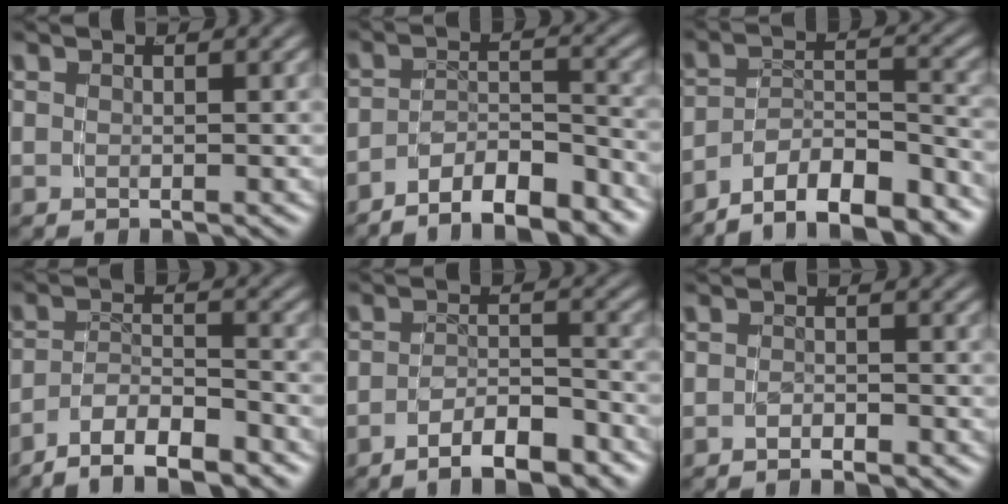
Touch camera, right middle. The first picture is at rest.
{"total": 7.1, "force": [-6.4, 2.0, 2.4], "torque": [-0.032, -0.018, -0.100]}
{"total": 8.6, "force": [-7.1, 3.5, 3.4], "torque": [-0.055, -0.021, -0.107]}
{"total": 6.2, "force": [-5.2, 2.3, 2.4], "torque": [-0.039, -0.013, -0.085]}
{"total": 5.5, "force": [-5.0, 1.0, 2.0], "torque": [-0.026, -0.010, -0.081]}
{"total": 1.3, "force": [-1.2, -0.2, 0.1], "torque": [-0.004, -0.003, -0.021]}